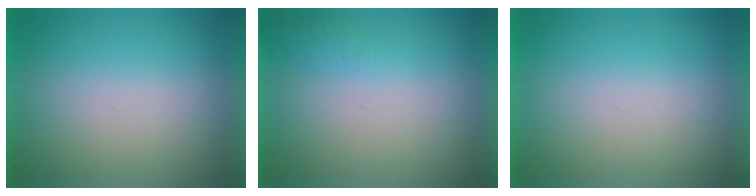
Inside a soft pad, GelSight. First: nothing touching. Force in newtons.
{"total": 1.0}
{"total": 0.0}